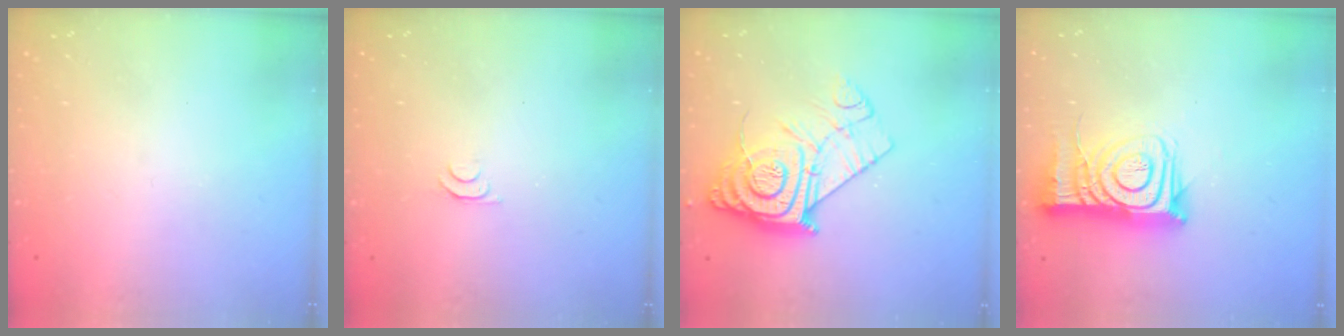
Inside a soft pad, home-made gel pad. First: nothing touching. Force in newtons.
{"total": 4.6, "press": 4.5, "slide": 0.7}
{"total": 14.9, "press": 14.8, "slide": 1.0}
{"total": 13.6, "press": 13.6, "slide": 1.0}